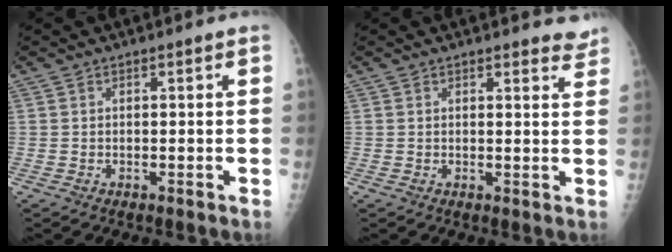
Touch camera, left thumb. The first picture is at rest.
{"total": 3.8, "force": [3.5, 1.2, 1.0], "torque": [0.012, -0.020, 0.026]}